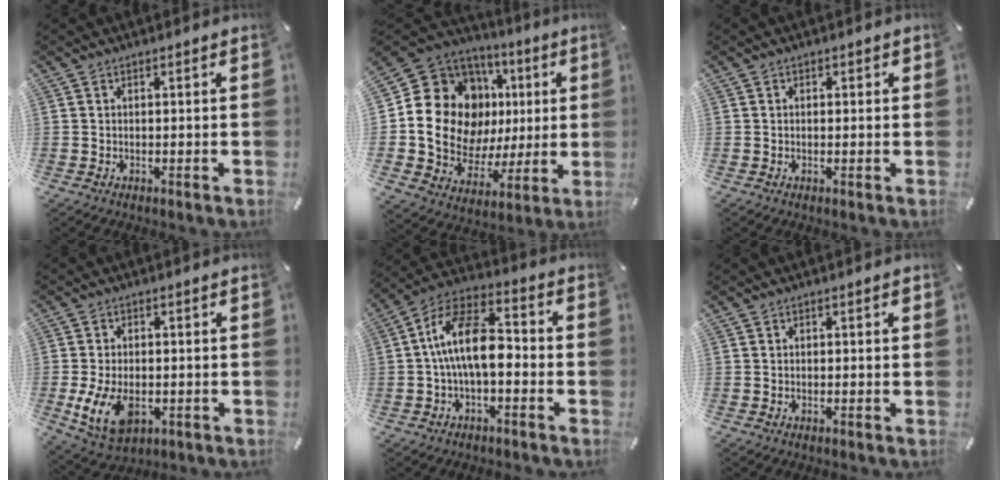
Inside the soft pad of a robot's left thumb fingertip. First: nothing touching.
{"total": 18.6, "force": [3.7, 15.4, 9.7], "torque": [-0.171, -0.034, 0.084]}
{"total": 0.7, "force": [-0.1, 0.6, 0.4], "torque": [-0.006, 0.003, -0.002]}
{"total": 9.9, "force": [-2.2, 6.4, 7.2], "torque": [-0.159, -0.005, -0.037]}
{"total": 12.8, "force": [-1.4, 6.4, 11.0], "torque": [-0.216, 0.010, -0.023]}
{"total": 0.7, "force": [0.0, 0.5, 0.5], "torque": [-0.009, 0.004, -0.001]}